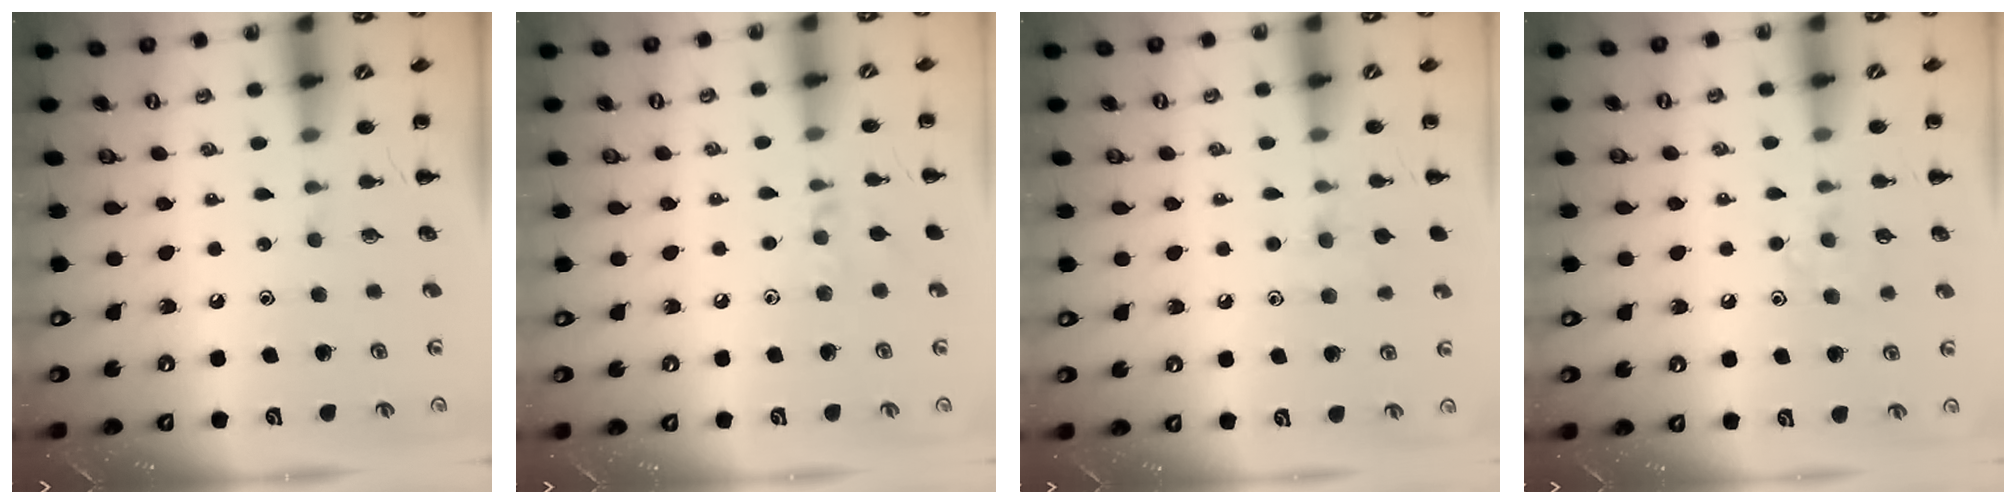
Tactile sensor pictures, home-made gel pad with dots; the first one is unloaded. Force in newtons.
{"total": 7.2, "press": 6.9, "slide": 1.8}
{"total": 6.1, "press": 5.8, "slide": 1.9}
{"total": 6.5, "press": 6.3, "slide": 1.6}